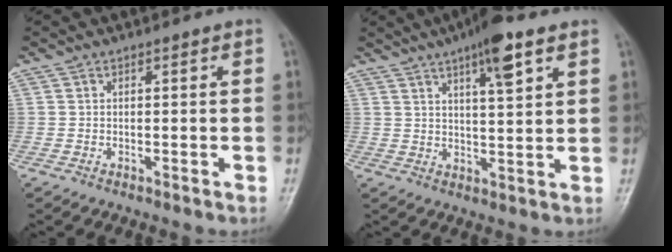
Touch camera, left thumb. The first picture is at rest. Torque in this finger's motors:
{"motor_torque": [1.86, 1.09, 1.69, -0.86, 0.12]}